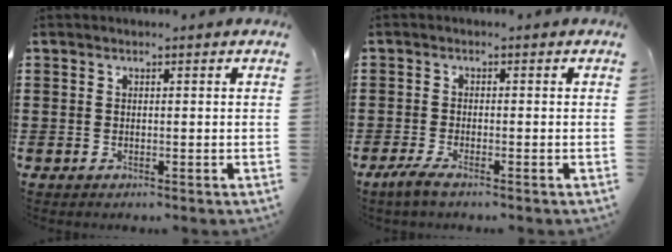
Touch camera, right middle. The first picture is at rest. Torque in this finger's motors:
{"motor_torque": [1.29, 0.27, 0.29, 0.07]}